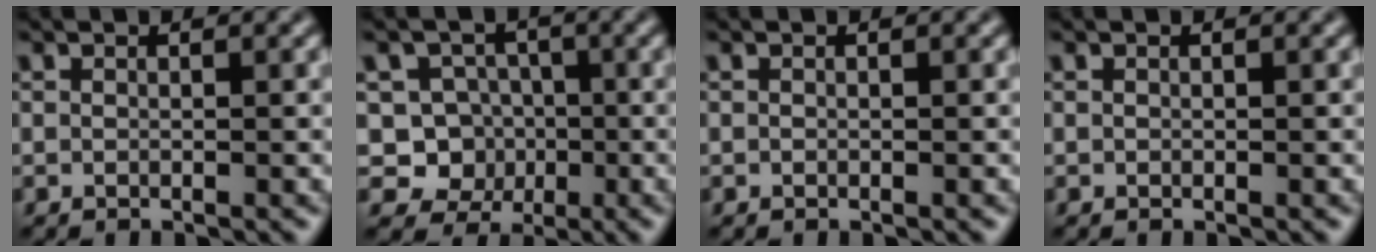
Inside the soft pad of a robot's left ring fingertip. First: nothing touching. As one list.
[{"total": 5.2, "force": [-0.7, 4.9, 1.4], "torque": [-0.001, 0.013, -0.040]}, {"total": 0.0}, {"total": 0.0}]